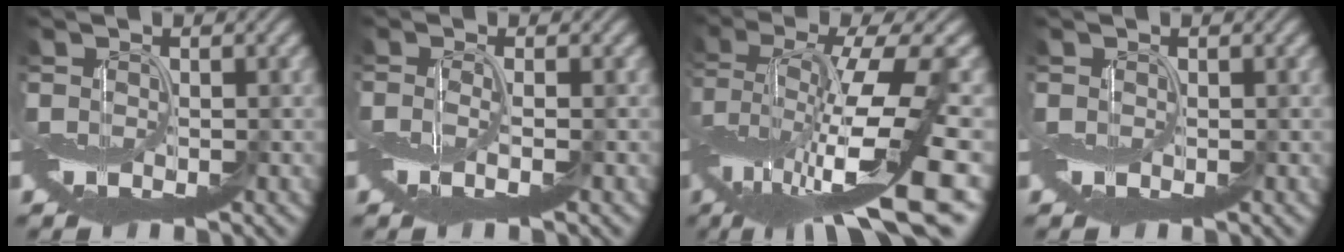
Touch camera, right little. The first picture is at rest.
{"total": 1.5, "force": [-0.5, -0.3, 1.3], "torque": [-0.031, -0.006, -0.011]}
{"total": 13.9, "force": [-3.1, 3.5, 13.1], "torque": [-0.257, 0.003, -0.046]}
{"total": 0.0}